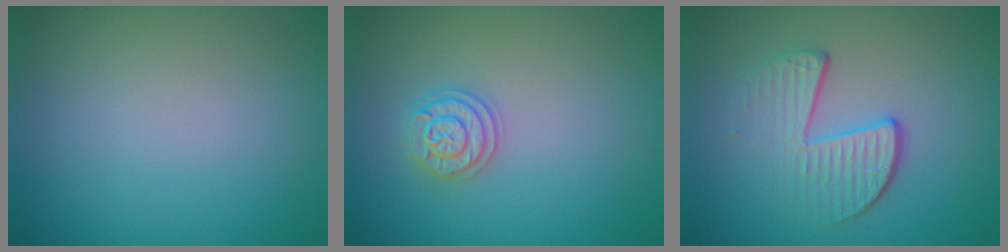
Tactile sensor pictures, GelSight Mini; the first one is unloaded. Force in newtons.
{"total": 2.1, "press": 2.1, "slide": 0.3}
{"total": 4.0, "press": 2.7, "slide": 2.9}